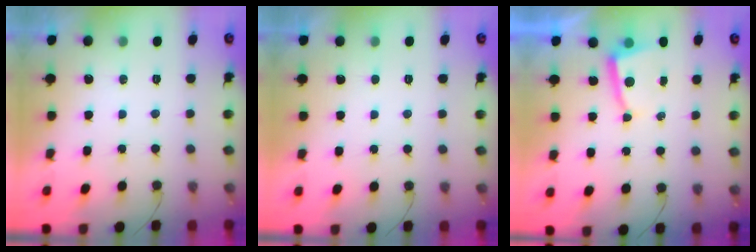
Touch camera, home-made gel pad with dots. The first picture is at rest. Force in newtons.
{"total": 1.7, "press": 1.7, "slide": 0.2}
{"total": 4.0, "press": 3.9, "slide": 0.5}